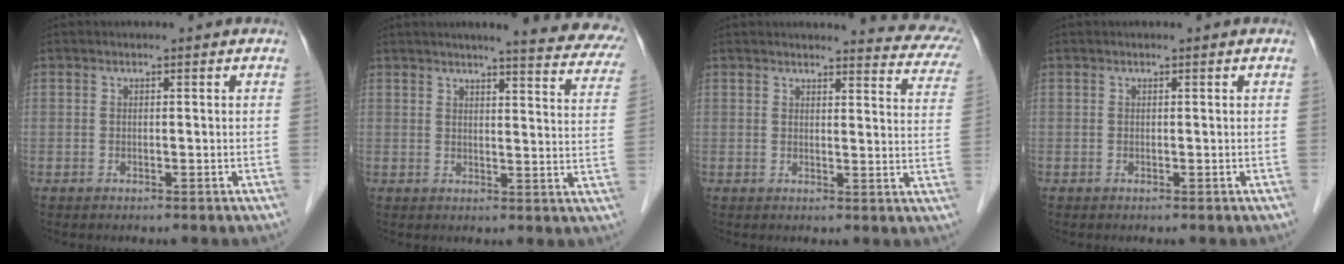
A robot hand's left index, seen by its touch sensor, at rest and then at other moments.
{"total": 15.6, "force": [13.7, 1.6, 7.2], "torque": [-0.070, -0.040, 0.138]}
{"total": 11.1, "force": [10.4, 2.0, 3.3], "torque": [-0.008, -0.048, 0.082]}
{"total": 0.0}